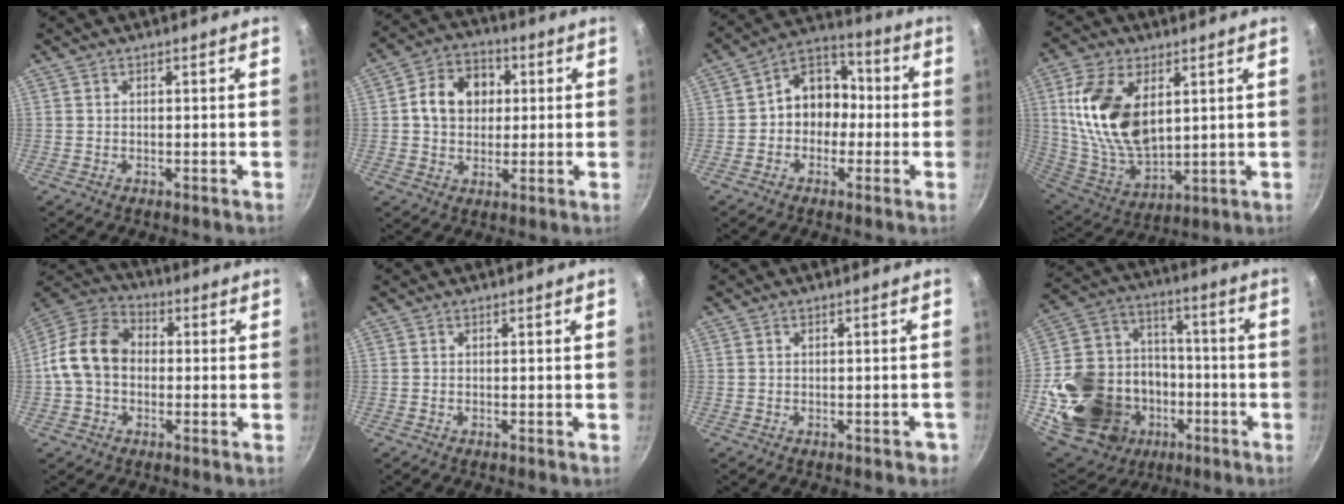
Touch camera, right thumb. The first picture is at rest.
{"total": 10.7, "force": [1.7, 8.7, 6.0], "torque": [-0.074, 0.014, 0.016]}
{"total": 10.3, "force": [-1.0, 8.5, 5.7], "torque": [-0.030, 0.040, -0.036]}
{"total": 18.4, "force": [4.8, 10.5, 14.3], "torque": [-0.261, -0.027, 0.105]}
{"total": 12.2, "force": [-0.5, 9.3, 7.9], "torque": [-0.117, 0.033, -0.031]}
{"total": 0.0}
{"total": 1.5, "force": [-0.9, 0.8, 0.9], "torque": [0.001, 0.016, -0.001]}
{"total": 25.6, "force": [-7.7, 20.7, 12.9], "torque": [-0.216, 0.056, -0.107]}